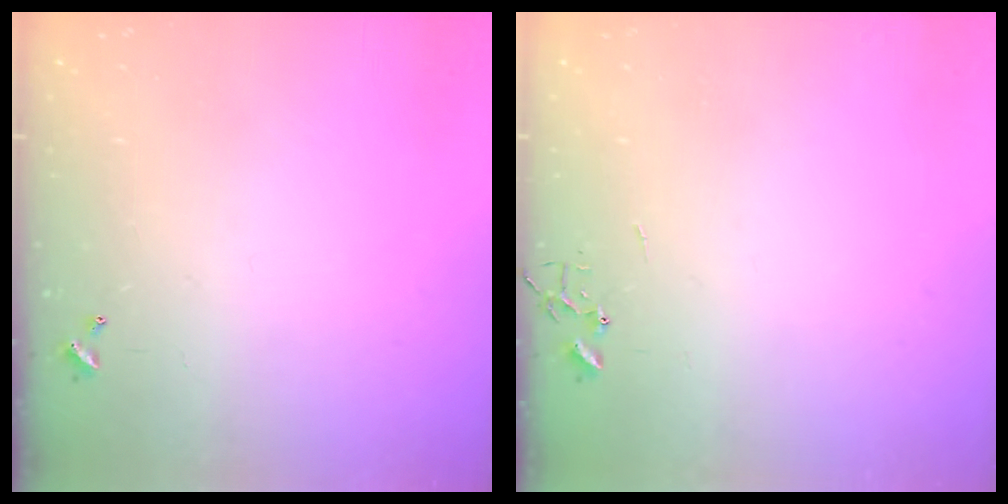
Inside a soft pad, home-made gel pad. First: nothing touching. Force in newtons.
{"total": 0.0}